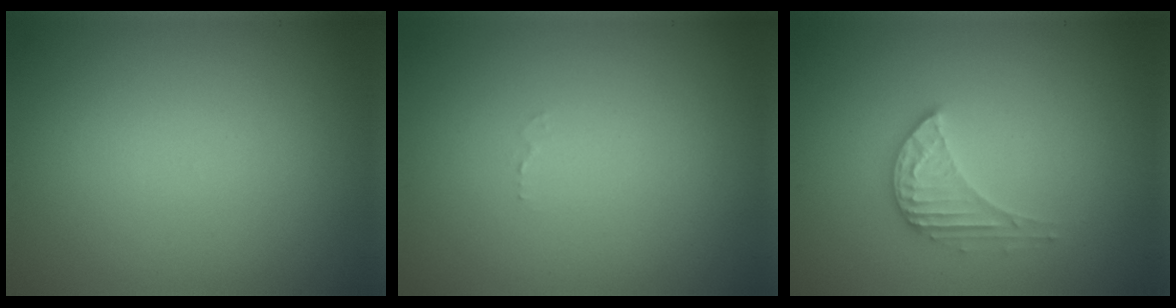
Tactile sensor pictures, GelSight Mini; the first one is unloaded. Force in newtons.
{"total": 0.5, "press": 0.5, "slide": 0.1}
{"total": 3.0, "press": 2.9, "slide": 0.4}